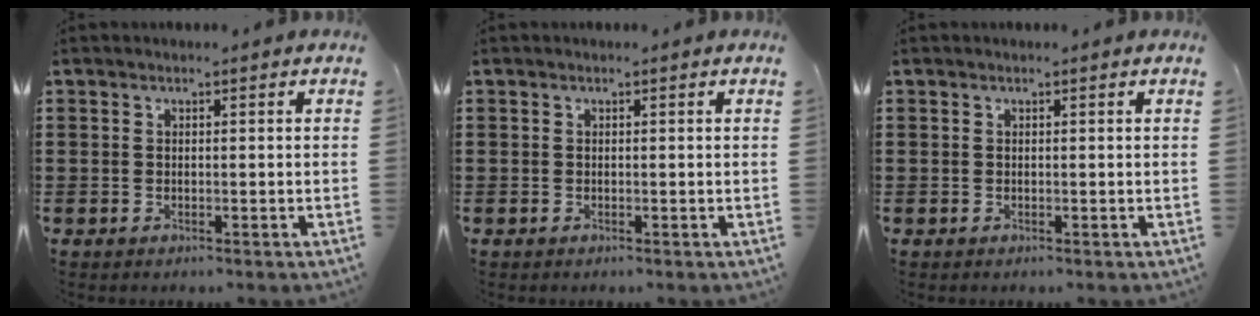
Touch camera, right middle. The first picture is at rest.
{"total": 0.0}
{"total": 0.0}